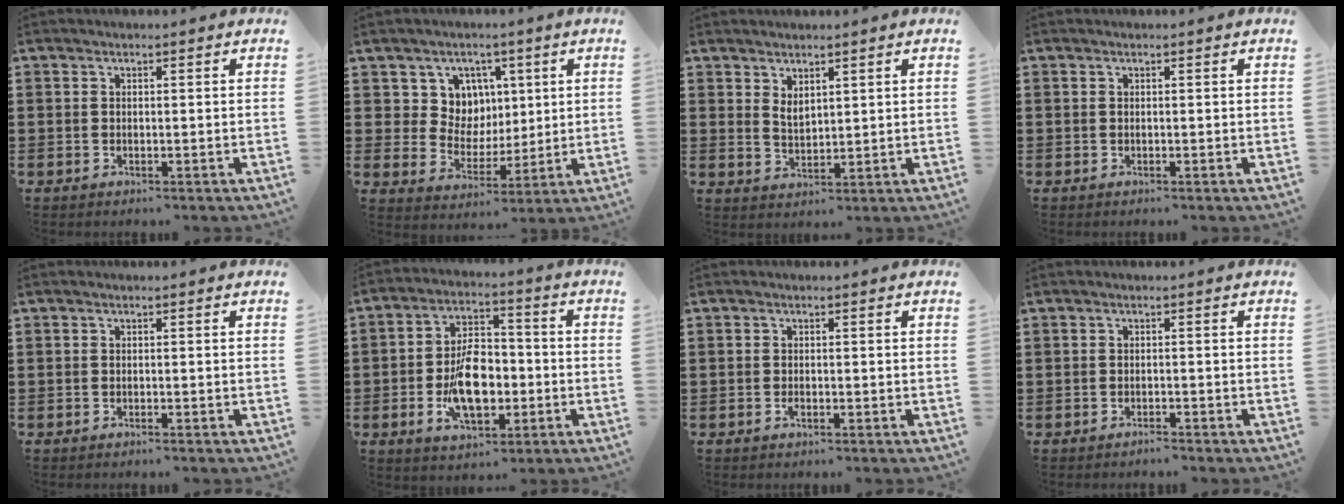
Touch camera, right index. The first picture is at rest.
{"total": 7.4, "force": [2.7, 6.6, 1.6], "torque": [-0.062, 0.001, 0.053]}
{"total": 2.4, "force": [1.8, 1.1, 1.1], "torque": [-0.025, 0.003, 0.034]}
{"total": 0.0}
{"total": 0.5, "force": [-0.5, -0.1, 0.2], "torque": [-0.005, -0.005, -0.009]}
{"total": 10.1, "force": [-2.2, 5.6, 8.1], "torque": [-0.155, 0.000, -0.044]}
{"total": 0.8, "force": [-0.5, 0.3, 0.6], "torque": [-0.013, -0.006, -0.008]}
{"total": 1.1, "force": [-1.1, 0.0, 0.1], "torque": [-0.005, 0.000, -0.024]}